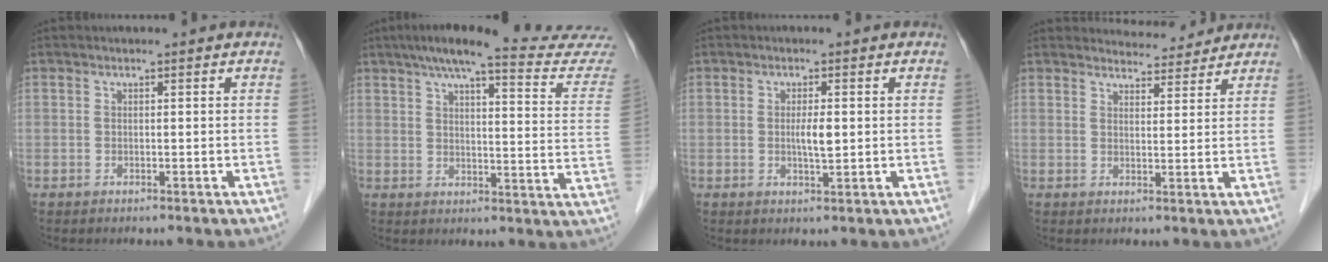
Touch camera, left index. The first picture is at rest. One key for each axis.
{"total": 23.0, "fx": 20.8, "fy": 0.6, "fz": 9.7, "tx": -0.129, "ty": -0.054, "tz": 0.248}
{"total": 2.4, "fx": -0.1, "fy": 0.4, "fz": 2.4, "tx": -0.045, "ty": -0.006, "tz": -0.001}
{"total": 5.2, "fx": 5.0, "fy": 1.1, "fz": 0.1, "tx": -0.002, "ty": 0.003, "tz": 0.063}